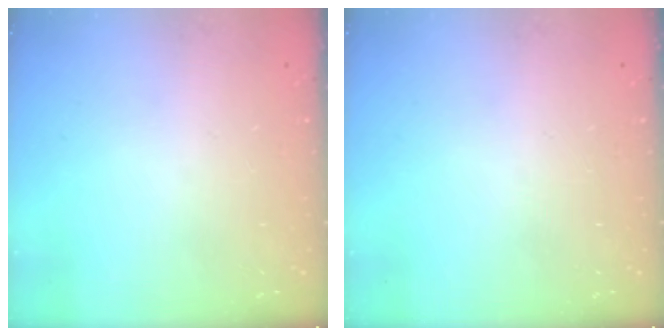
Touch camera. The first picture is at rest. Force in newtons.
{"total": 0.0}